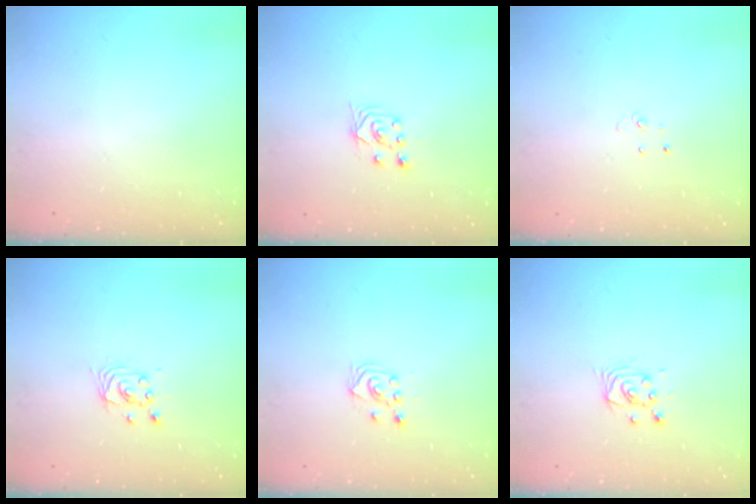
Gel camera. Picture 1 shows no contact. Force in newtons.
{"total": 3.0, "press": 2.8, "slide": 0.9}
{"total": 2.7, "press": 2.7, "slide": 0.2}
{"total": 2.9, "press": 2.9, "slide": 0.0}
{"total": 3.1, "press": 3.1, "slide": 0.8}
{"total": 3.1, "press": 3.1, "slide": 0.3}